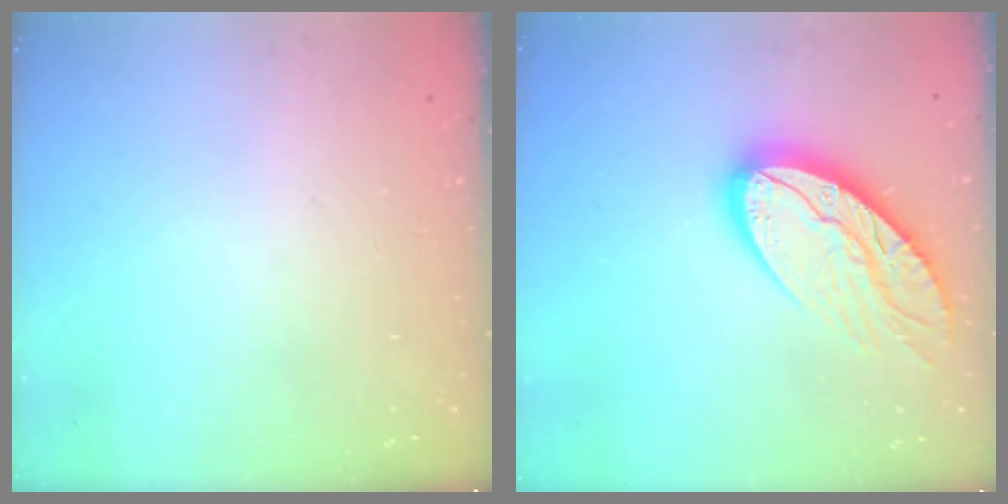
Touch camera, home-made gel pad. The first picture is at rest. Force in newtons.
{"total": 15.7, "press": 15.7, "slide": 1.0}